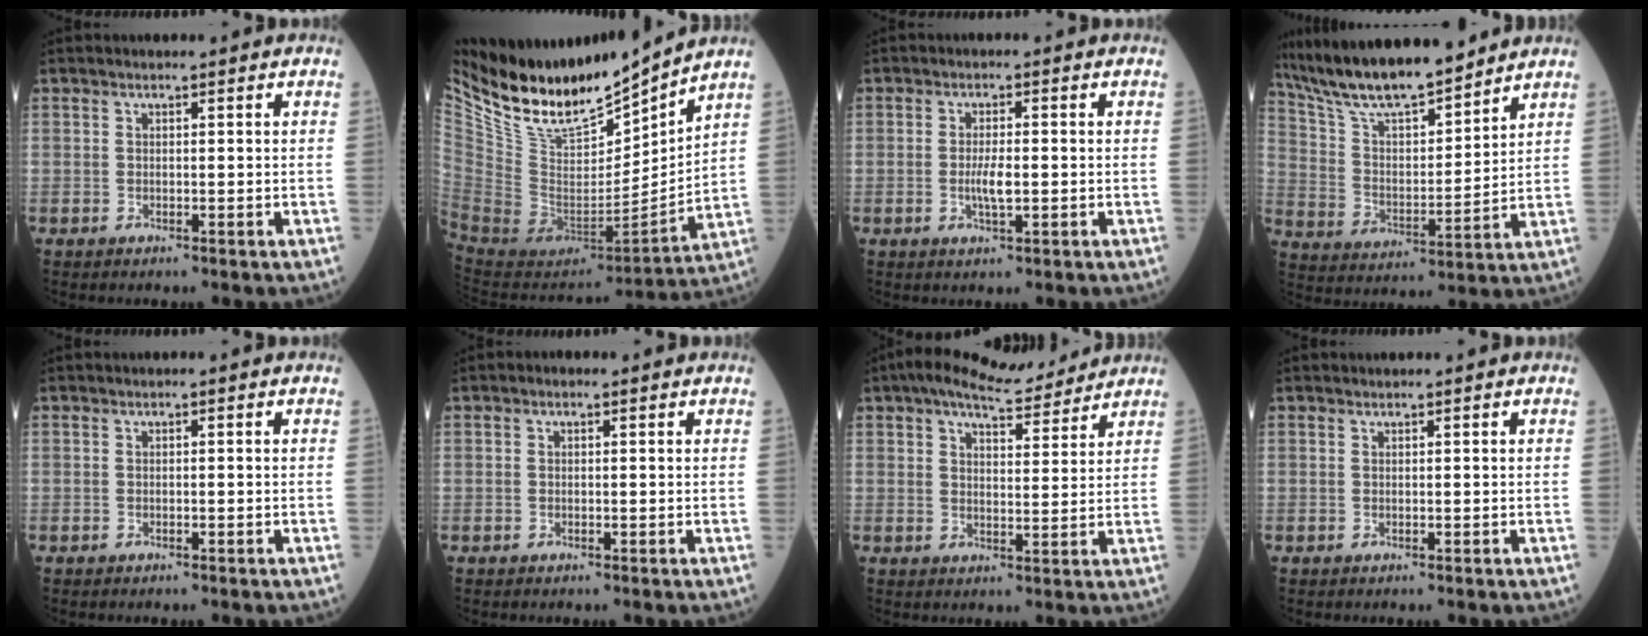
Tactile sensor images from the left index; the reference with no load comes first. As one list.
[{"total": 18.9, "force": [16.6, 3.9, 8.0], "torque": [-0.153, -0.030, 0.313]}, {"total": 3.0, "force": [-0.6, 0.6, 2.9], "torque": [-0.060, -0.006, -0.012]}, {"total": 16.7, "force": [14.5, 2.4, 7.7], "torque": [-0.146, 0.007, 0.267]}, {"total": 0.0}, {"total": 0.6, "force": [0.1, 0.4, 0.4], "torque": [-0.009, -0.001, -0.003]}, {"total": 10.2, "force": [8.8, 2.5, 4.4], "torque": [-0.068, 0.017, 0.125]}, {"total": 0.0}]